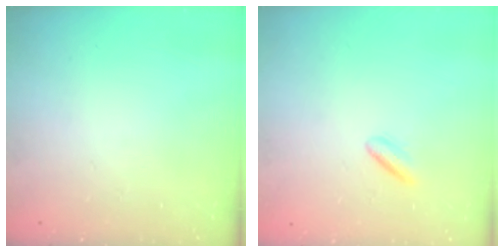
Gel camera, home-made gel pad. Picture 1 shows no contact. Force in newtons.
{"total": 2.5, "press": 2.3, "slide": 1.0}